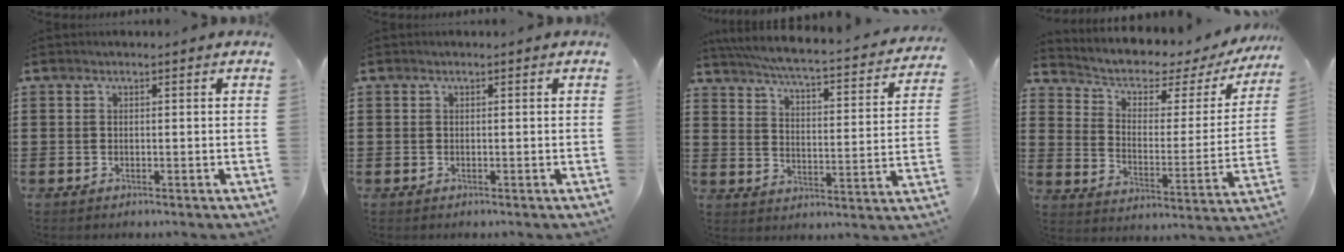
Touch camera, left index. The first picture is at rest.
{"total": 0.0}
{"total": 4.9, "force": [4.5, -0.3, 1.9], "torque": [-0.061, -0.040, 0.069]}
{"total": 3.9, "force": [2.6, 1.9, 2.1], "torque": [-0.057, -0.022, 0.036]}